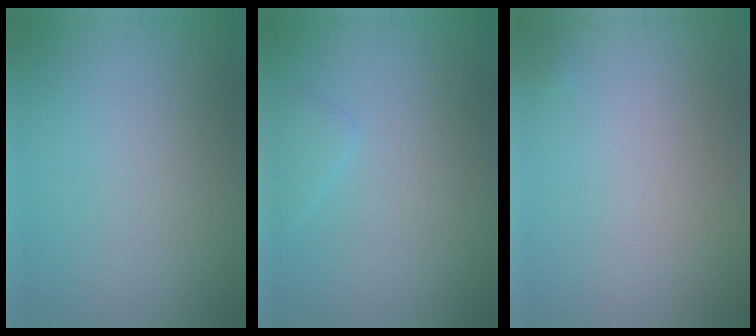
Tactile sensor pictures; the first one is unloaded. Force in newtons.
{"total": 1.0, "press": 1.0, "slide": 0.1}
{"total": 0.0}